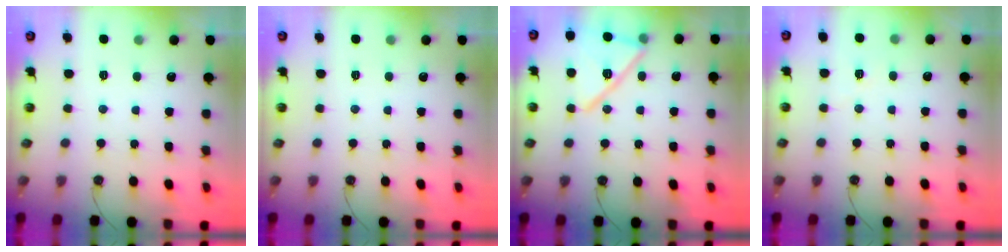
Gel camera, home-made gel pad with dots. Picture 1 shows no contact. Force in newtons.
{"total": 0.0}
{"total": 16.4, "press": 15.6, "slide": 5.0}
{"total": 3.6, "press": 3.1, "slide": 1.9}